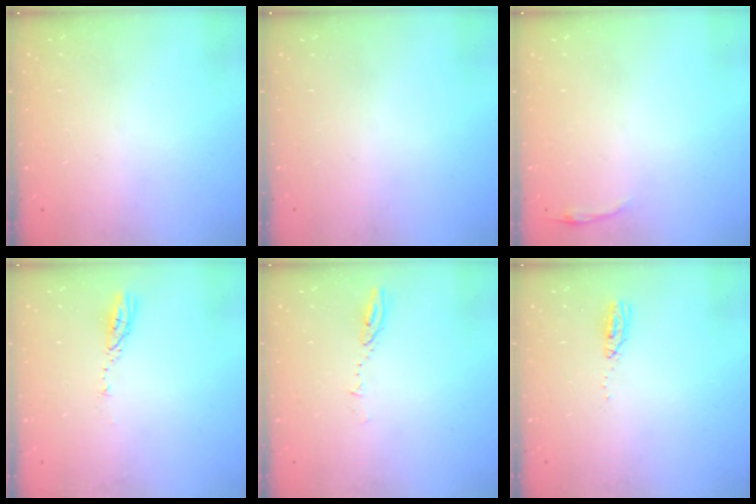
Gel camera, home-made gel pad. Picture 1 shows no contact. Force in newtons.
{"total": 0.0}
{"total": 2.8, "press": 2.8, "slide": 0.6}
{"total": 3.5, "press": 3.4, "slide": 0.3}
{"total": 4.5, "press": 4.4, "slide": 0.5}
{"total": 9.3, "press": 5.1, "slide": 7.7}